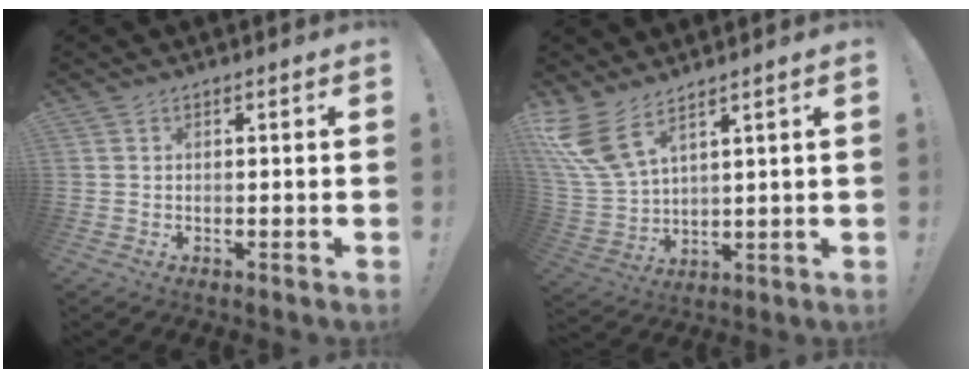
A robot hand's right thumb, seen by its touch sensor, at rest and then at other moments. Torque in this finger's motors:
{"motor_torque": [0.33, 2.63, 0.34, 0.54, 0.09]}